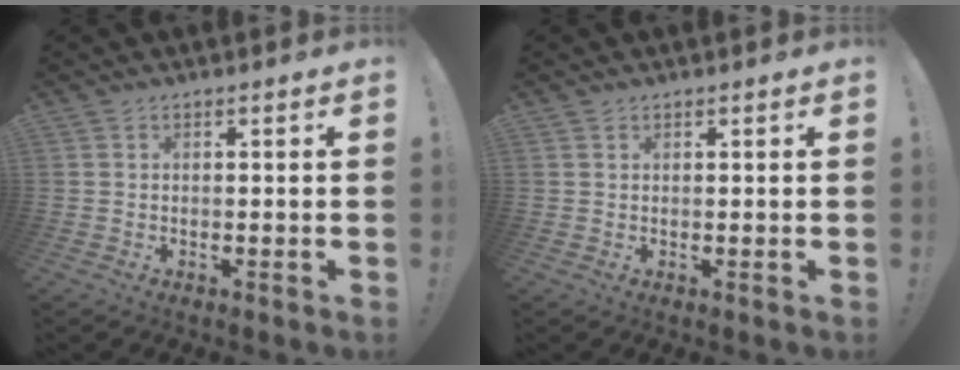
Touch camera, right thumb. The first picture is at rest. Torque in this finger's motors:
{"motor_torque": [0.09, -0.17, -0.14, 0.06, 0.05]}